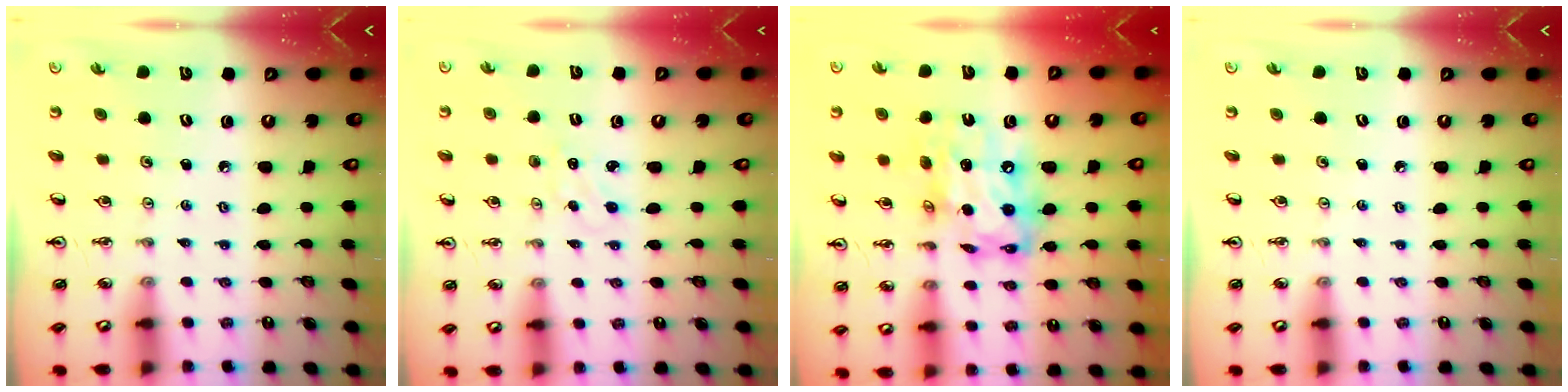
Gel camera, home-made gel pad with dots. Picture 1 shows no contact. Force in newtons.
{"total": 0.0}
{"total": 13.4, "press": 13.3, "slide": 1.4}
{"total": 0.0}